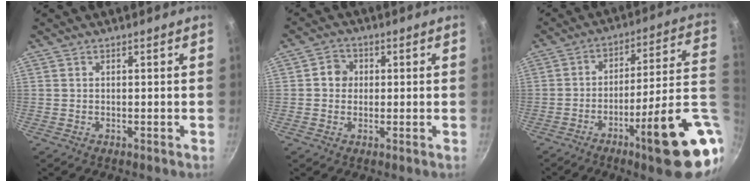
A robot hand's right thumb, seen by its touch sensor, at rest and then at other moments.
{"total": 3.8, "force": [0.3, 3.5, 1.5], "torque": [0.000, 0.008, -0.002]}
{"total": 22.3, "force": [-6.2, 4.3, 21.0], "torque": [-0.258, 0.019, -0.086]}